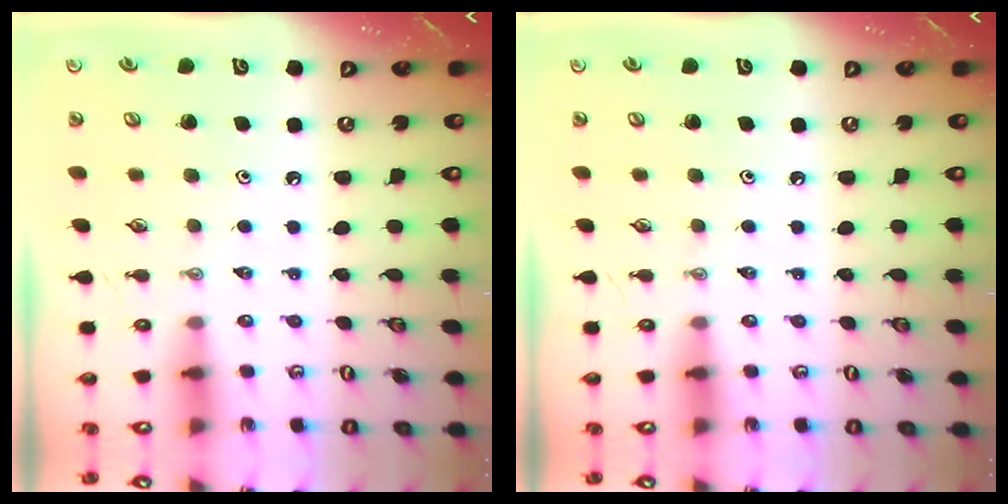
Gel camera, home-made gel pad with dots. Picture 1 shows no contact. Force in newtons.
{"total": 0.0}